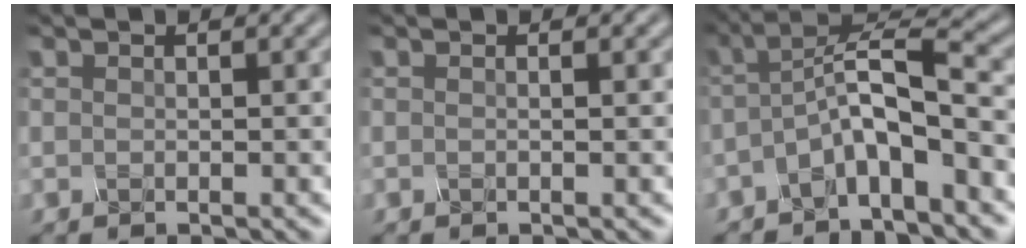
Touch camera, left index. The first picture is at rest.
{"total": 0.6, "force": [-0.1, 0.2, 0.6], "torque": [-0.006, -0.001, -0.008]}
{"total": 5.0, "force": [-1.9, 1.2, 4.4], "torque": [-0.084, 0.017, -0.042]}